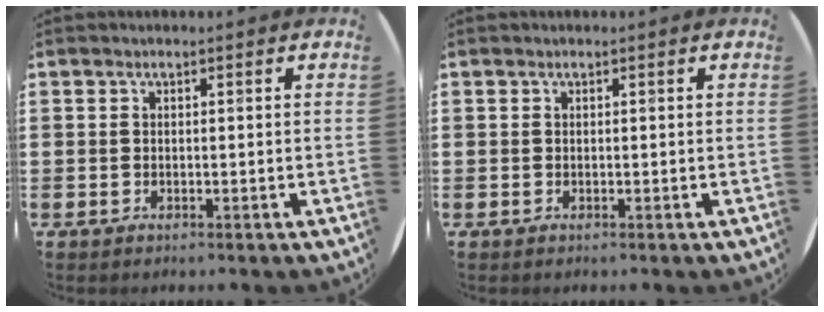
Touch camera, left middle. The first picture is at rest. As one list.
[{"total": 0.0}]